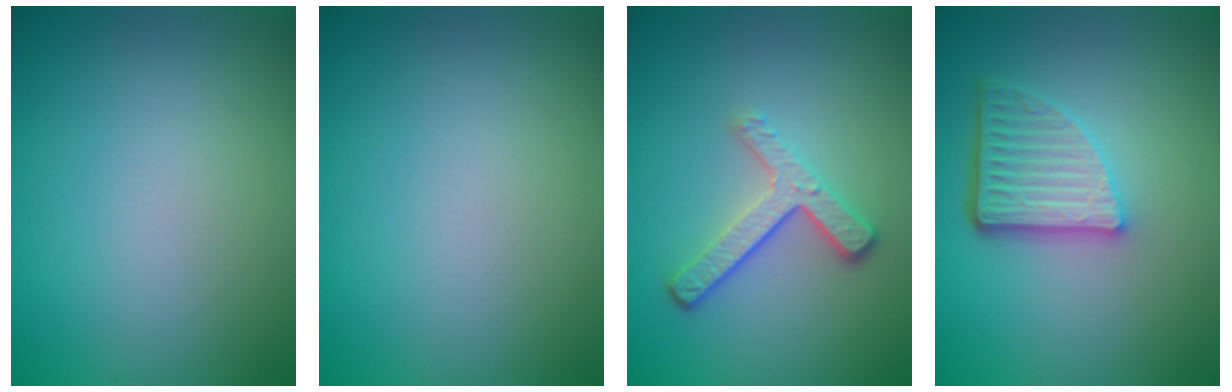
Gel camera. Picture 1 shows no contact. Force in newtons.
{"total": 0.0}
{"total": 3.4, "press": 2.6, "slide": 2.3}
{"total": 5.0, "press": 3.5, "slide": 3.6}